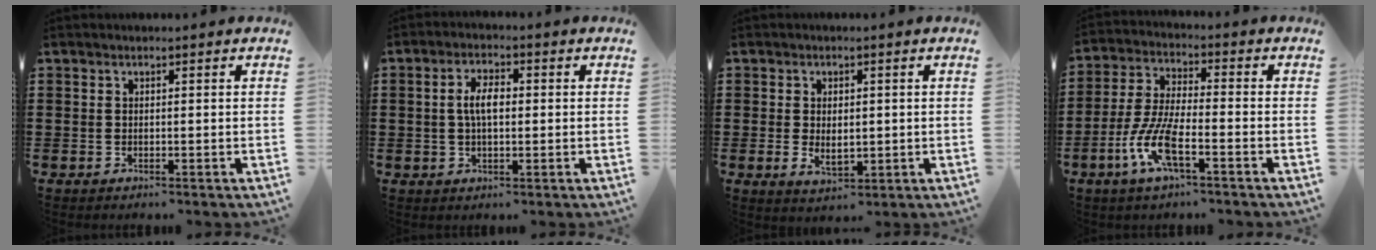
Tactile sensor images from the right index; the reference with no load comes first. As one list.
[{"total": 4.3, "force": [0.3, 2.0, 3.8], "torque": [-0.081, 0.006, 0.000]}, {"total": 3.0, "force": [-0.2, 1.9, 2.4], "torque": [-0.038, 0.004, -0.007]}, {"total": 8.6, "force": [-4.1, 2.2, 7.3], "torque": [-0.179, -0.013, -0.084]}]